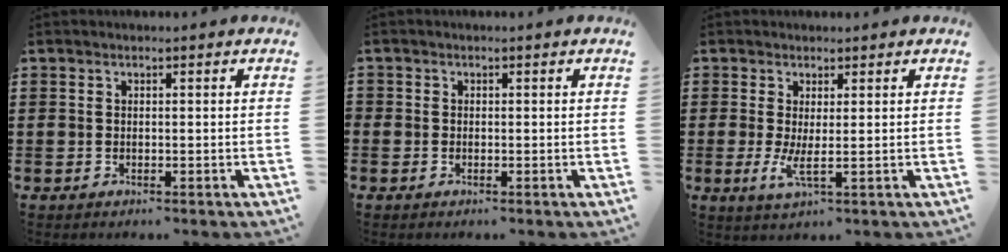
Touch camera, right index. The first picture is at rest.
{"total": 0.6, "force": [-0.3, 0.6, 0.1], "torque": [-0.002, 0.002, -0.007]}
{"total": 3.0, "force": [0.4, 0.2, 2.9], "torque": [-0.065, -0.014, 0.008]}